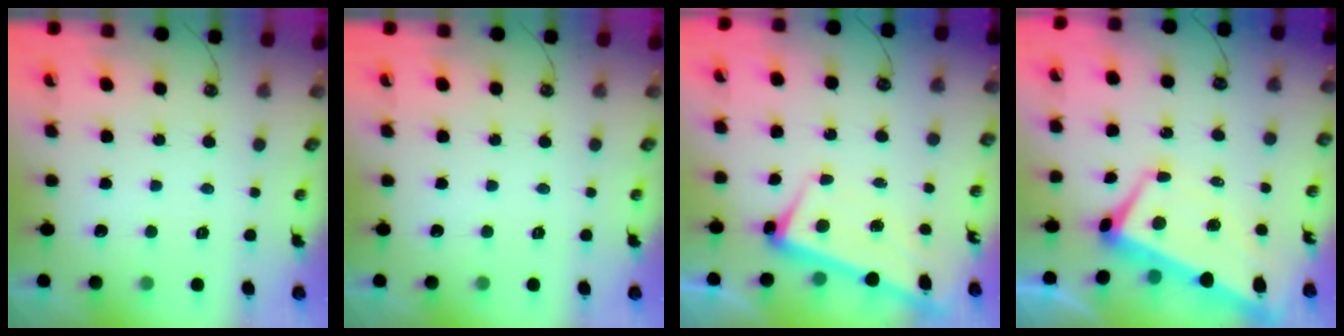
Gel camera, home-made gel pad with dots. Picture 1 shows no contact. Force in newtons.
{"total": 0.0}
{"total": 2.2, "press": 2.2, "slide": 0.5}
{"total": 1.8, "press": 1.1, "slide": 1.3}